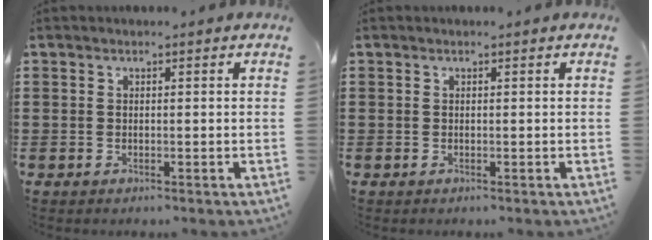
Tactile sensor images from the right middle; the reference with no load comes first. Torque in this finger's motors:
{"motor_torque": [0.00, 0.00, 0.00, 0.00]}